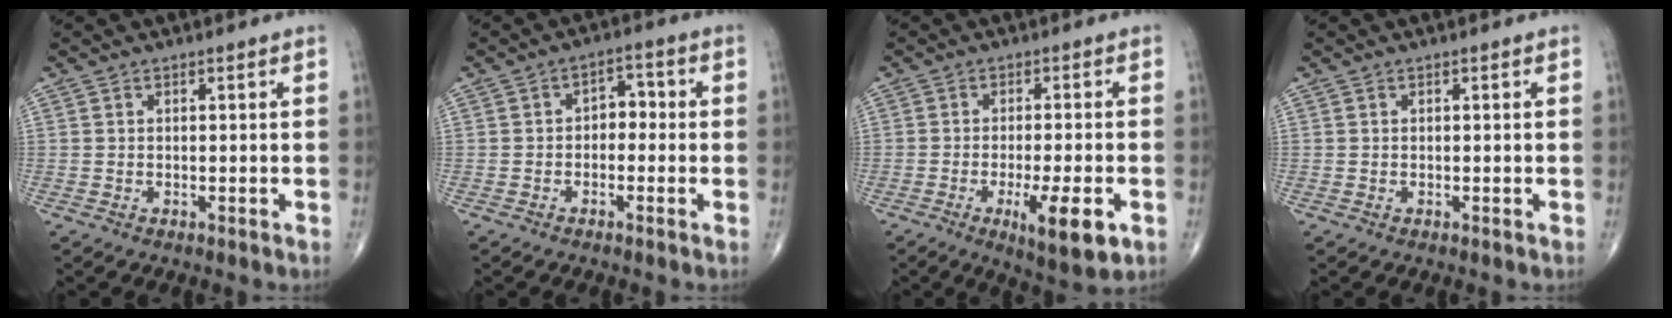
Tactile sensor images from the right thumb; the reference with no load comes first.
{"total": 4.0, "force": [-0.6, 2.9, 2.8], "torque": [-0.019, 0.020, -0.020]}
{"total": 9.7, "force": [-3.6, 2.3, 8.7], "torque": [-0.134, -0.009, -0.050]}
{"total": 0.0}